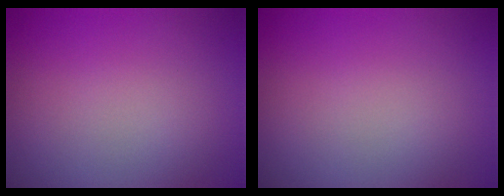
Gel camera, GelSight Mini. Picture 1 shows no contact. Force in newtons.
{"total": 0.0}